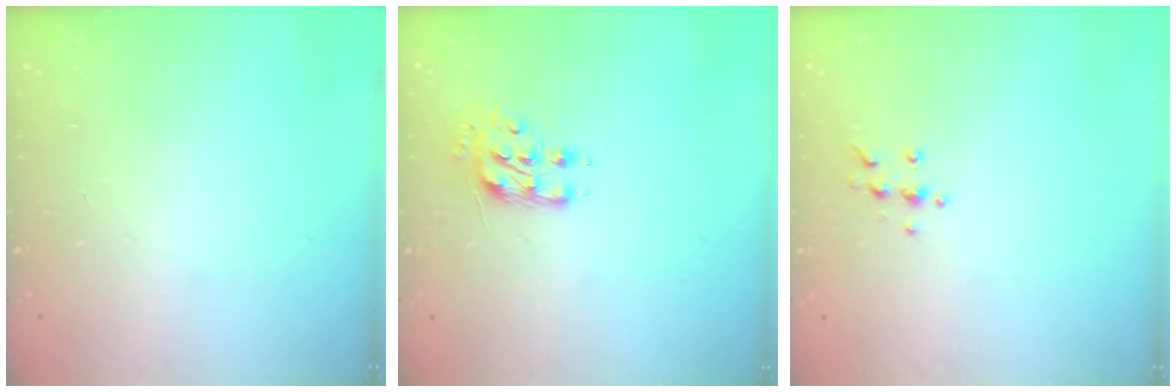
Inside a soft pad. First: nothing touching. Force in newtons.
{"total": 8.1, "press": 8.0, "slide": 1.0}
{"total": 5.0, "press": 4.9, "slide": 0.5}